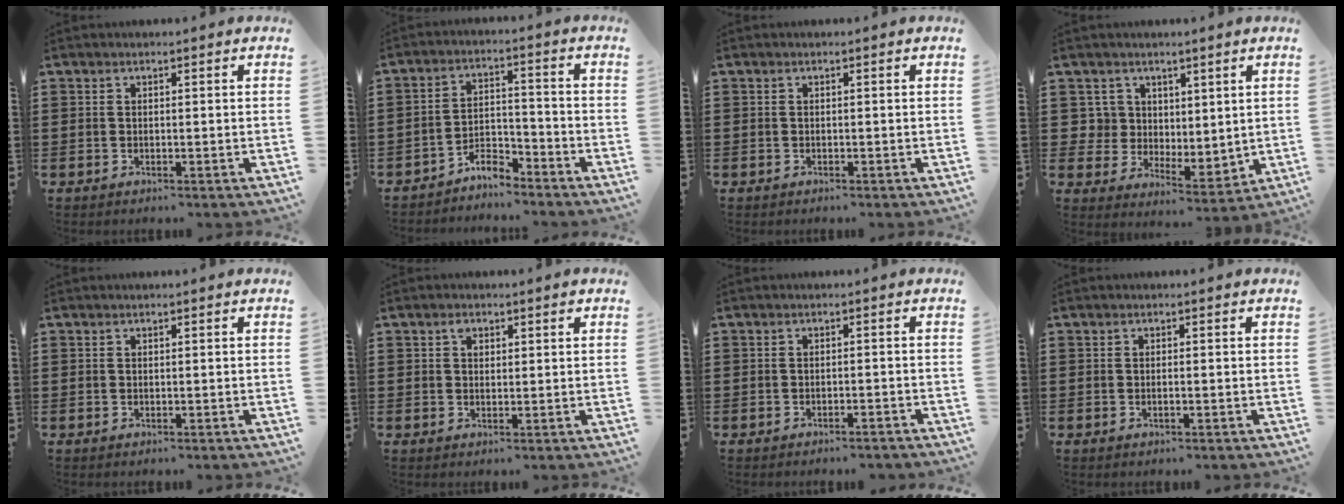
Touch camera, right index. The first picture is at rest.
{"total": 4.6, "force": [-4.4, 0.8, 1.2], "torque": [-0.025, 0.009, -0.088]}
{"total": 0.0}
{"total": 5.6, "force": [3.5, 4.4, 0.4], "torque": [-0.038, 0.000, 0.069]}
{"total": 0.0}
{"total": 1.6, "force": [0.8, 0.9, 1.0], "torque": [-0.015, 0.003, 0.012]}
{"total": 1.2, "force": [-1.2, -0.1, 0.1], "torque": [-0.008, 0.000, -0.023]}
{"total": 0.6, "force": [-0.2, 0.0, 0.6], "torque": [-0.009, -0.003, -0.003]}